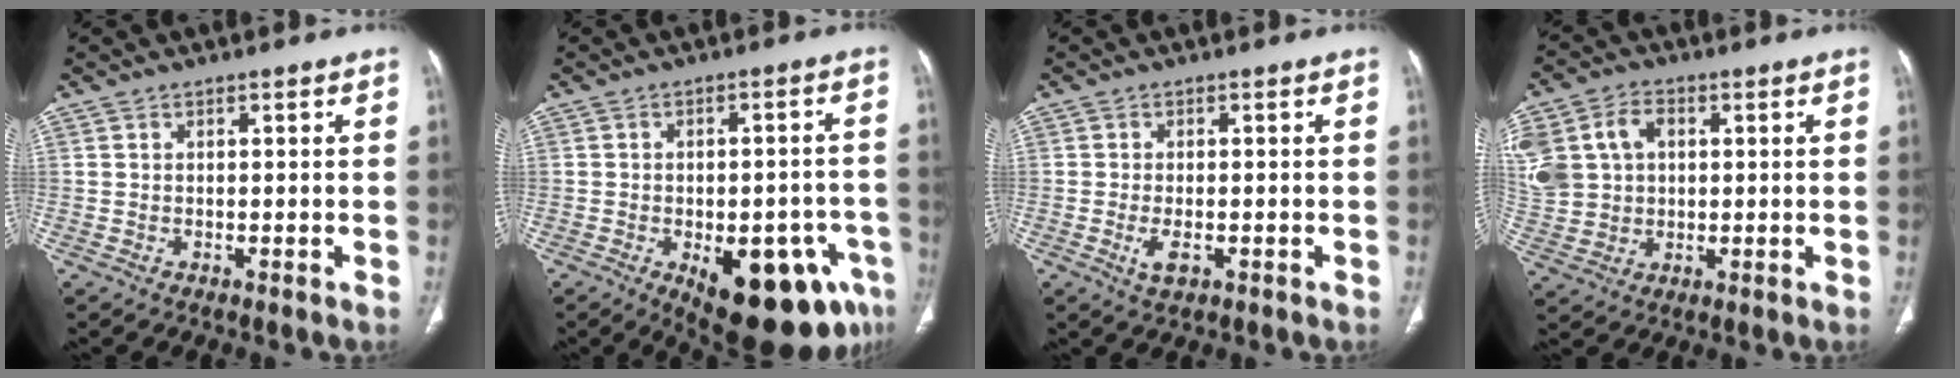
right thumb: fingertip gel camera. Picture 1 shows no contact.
{"total": 19.0, "force": [-8.3, 8.6, 14.8], "torque": [-0.137, 0.023, -0.092]}
{"total": 3.2, "force": [-1.1, 1.6, 2.6], "torque": [-0.051, -0.003, -0.016]}
{"total": 16.6, "force": [3.9, 13.2, 9.3], "torque": [-0.224, 0.029, 0.086]}